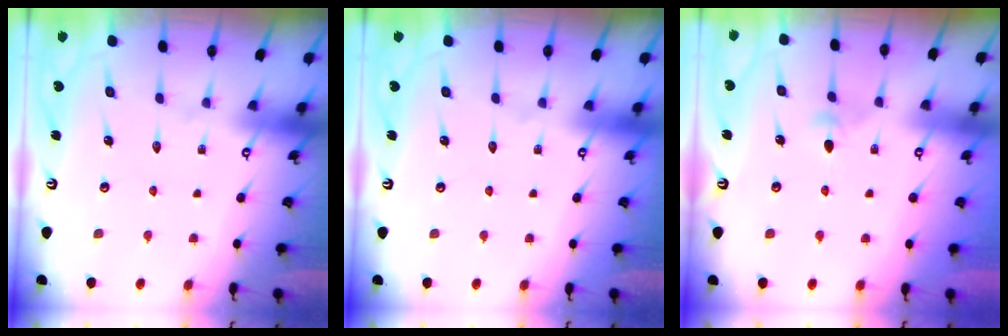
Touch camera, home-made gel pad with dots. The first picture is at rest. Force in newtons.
{"total": 0.0}
{"total": 2.5, "press": 2.4, "slide": 0.6}